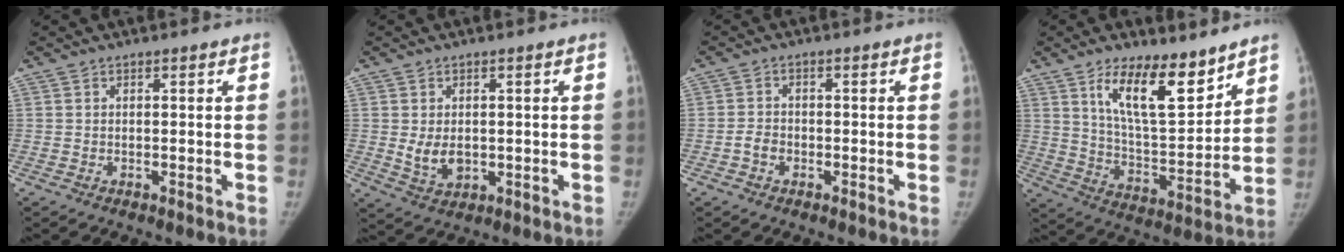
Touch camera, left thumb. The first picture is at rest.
{"total": 4.9, "force": [0.1, 3.4, 3.5], "torque": [-0.052, -0.011, 0.013]}
{"total": 2.7, "force": [-1.0, 2.0, 1.4], "torque": [-0.020, 0.011, -0.020]}
{"total": 15.3, "force": [9.8, 5.6, 10.4], "torque": [-0.138, -0.073, 0.181]}